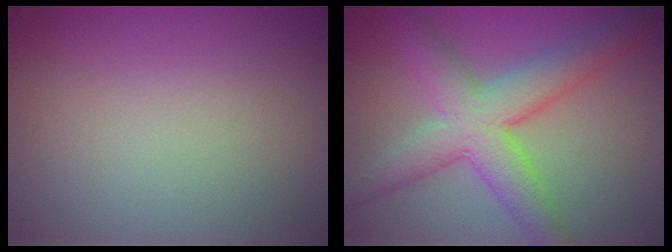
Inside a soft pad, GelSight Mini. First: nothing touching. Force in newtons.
{"total": 6.4, "press": 6.4, "slide": 0.2}